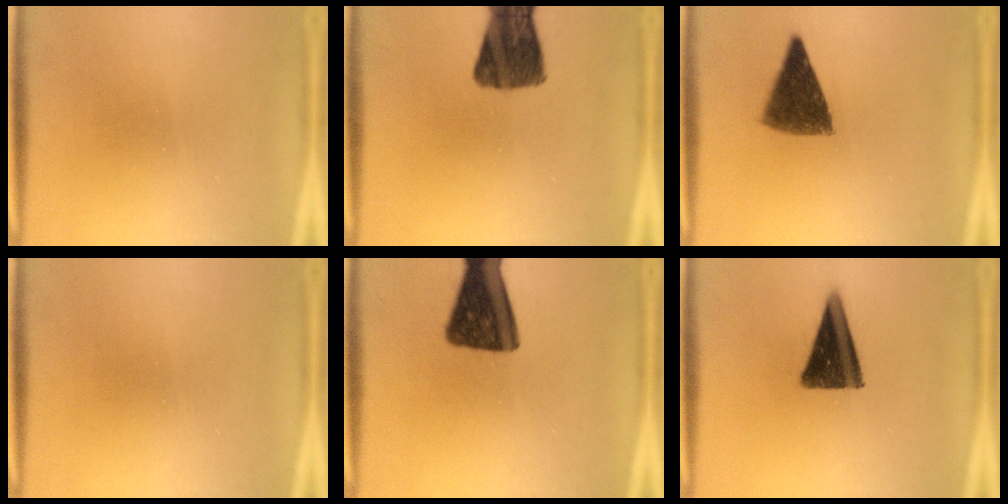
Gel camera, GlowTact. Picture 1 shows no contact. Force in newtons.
{"total": 11.8}
{"total": 6.4}
{"total": 0.0}
{"total": 15.1}
{"total": 13.3}